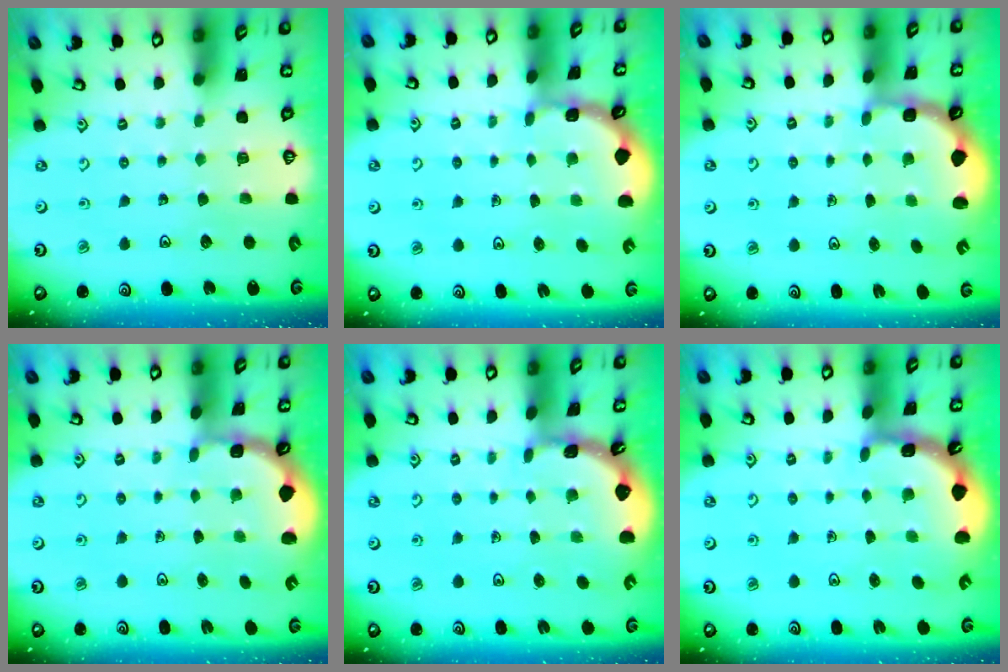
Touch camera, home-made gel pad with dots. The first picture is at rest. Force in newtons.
{"total": 1.6, "press": 1.5, "slide": 0.2}
{"total": 2.6, "press": 1.8, "slide": 1.9}
{"total": 1.6, "press": 1.5, "slide": 0.4}
{"total": 1.7, "press": 1.7, "slide": 0.1}
{"total": 2.8, "press": 2.8, "slide": 0.2}